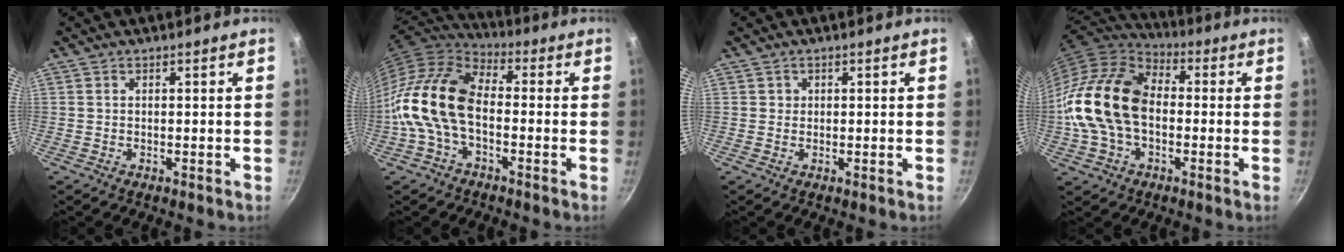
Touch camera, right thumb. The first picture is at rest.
{"total": 14.6, "force": [-3.0, 8.8, 11.2], "torque": [-0.208, 0.036, -0.075]}
{"total": 0.9, "force": [0.2, 0.8, 0.1], "torque": [0.007, 0.003, 0.002]}
{"total": 18.0, "force": [-1.3, 12.4, 13.0], "torque": [-0.232, 0.035, -0.036]}